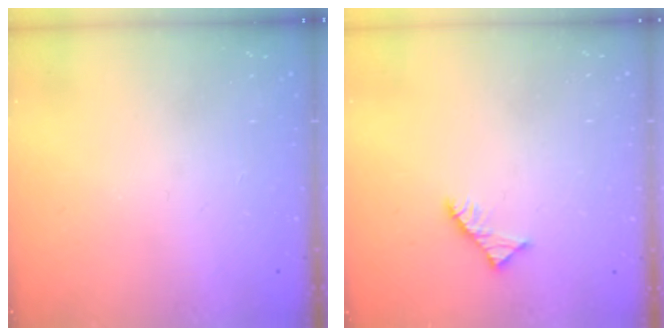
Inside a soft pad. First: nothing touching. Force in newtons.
{"total": 2.9, "press": 2.9, "slide": 0.4}